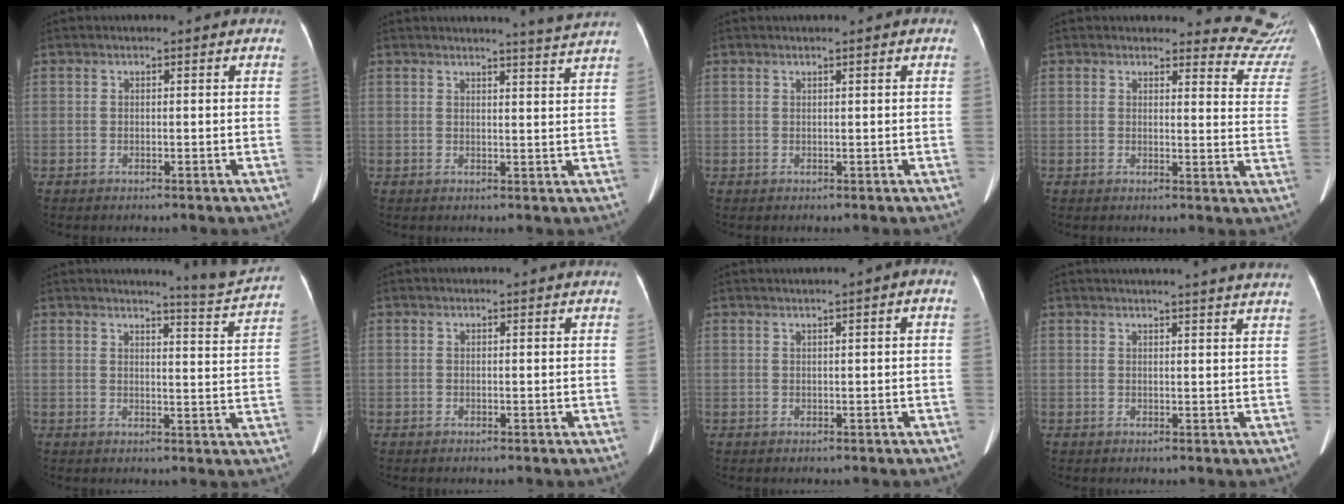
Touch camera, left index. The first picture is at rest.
{"total": 4.5, "force": [4.1, -1.6, 0.8], "torque": [-0.019, -0.038, 0.037]}
{"total": 0.6, "force": [0.1, -0.3, 0.5], "torque": [-0.012, -0.013, 0.007]}
{"total": 10.8, "force": [10.7, 1.1, -0.4], "torque": [0.045, -0.118, 0.072]}
{"total": 6.4, "force": [6.2, -1.7, 0.5], "torque": [-0.025, -0.063, 0.071]}
{"total": 1.8, "force": [1.7, 0.0, 0.6], "torque": [-0.006, -0.006, 0.013]}
{"total": 1.6, "force": [0.3, -0.3, 1.5], "torque": [-0.027, -0.012, 0.006]}
{"total": 14.2, "force": [13.2, -0.4, 5.3], "torque": [-0.077, -0.028, 0.146]}